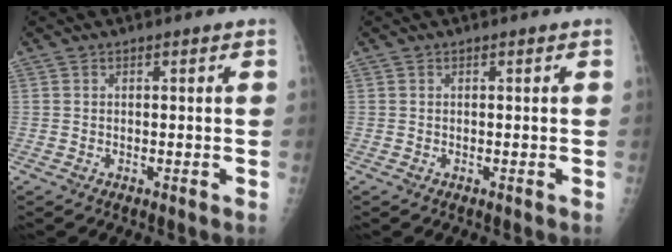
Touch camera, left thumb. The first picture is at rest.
{"total": 0.0}